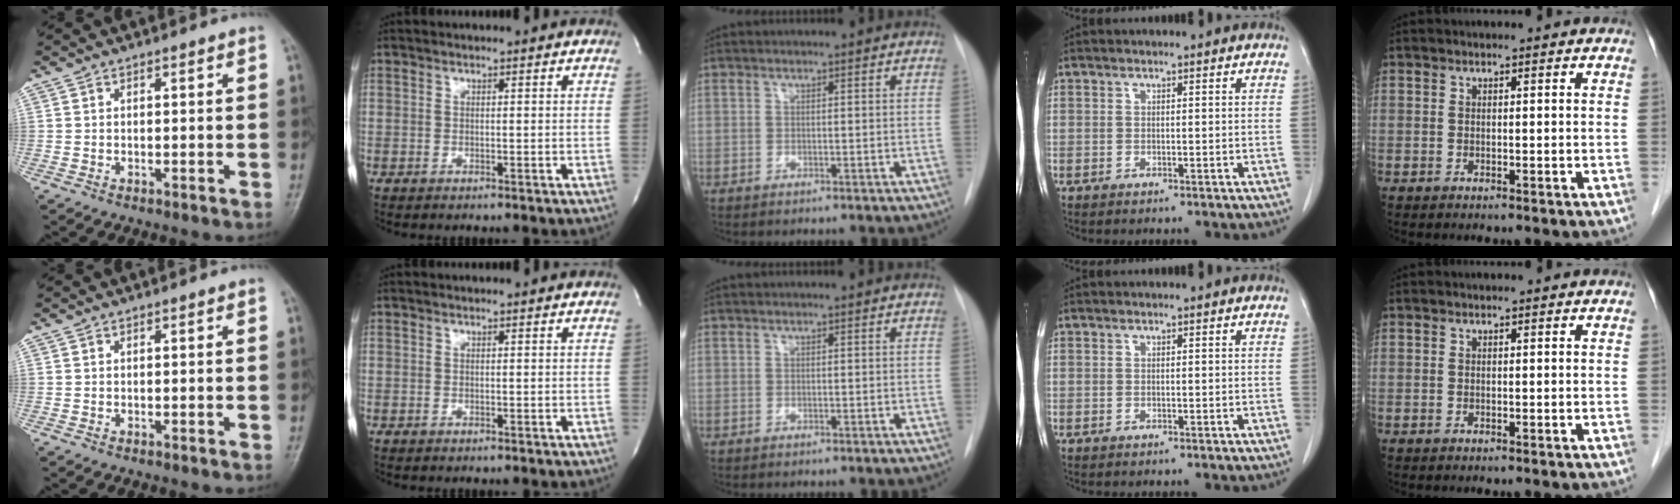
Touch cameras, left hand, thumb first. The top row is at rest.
{}